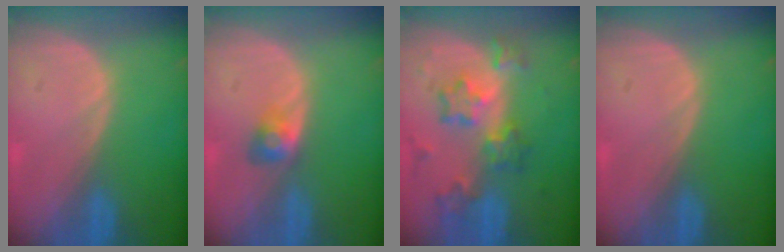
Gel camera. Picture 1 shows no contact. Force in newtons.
{"total": 2.7, "press": 2.5, "slide": 1.1}
{"total": 8.5, "press": 7.5, "slide": 4.1}
{"total": 0.0}